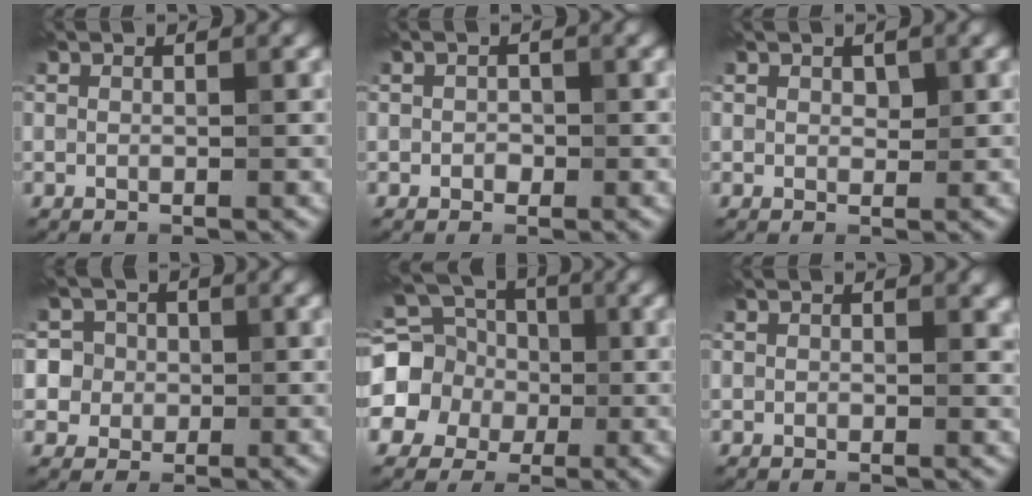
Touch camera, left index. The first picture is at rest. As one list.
[{"total": 0.8, "force": [-0.3, 0.7, 0.1], "torque": [0.002, 0.003, -0.006]}, {"total": 0.9, "force": [0.5, 0.7, 0.4], "torque": [-0.003, 0.004, 0.008]}, {"total": 5.8, "force": [1.0, 5.6, 1.1], "torque": [-0.013, 0.045, -0.008]}, {"total": 11.0, "force": [-0.7, 10.2, 3.9], "torque": [-0.108, 0.016, -0.049]}, {"total": 1.2, "force": [0.2, 1.0, 0.6], "torque": [-0.002, 0.002, 0.001]}]